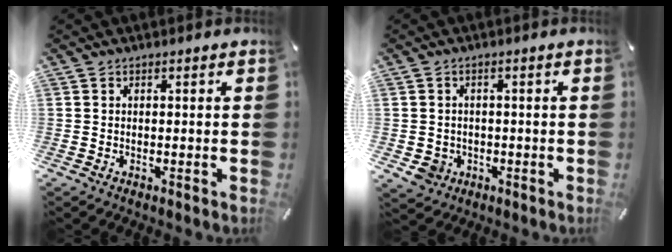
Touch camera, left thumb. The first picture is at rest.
{"total": 4.2, "force": [-1.2, 3.8, 1.1], "torque": [-0.025, 0.001, -0.023]}